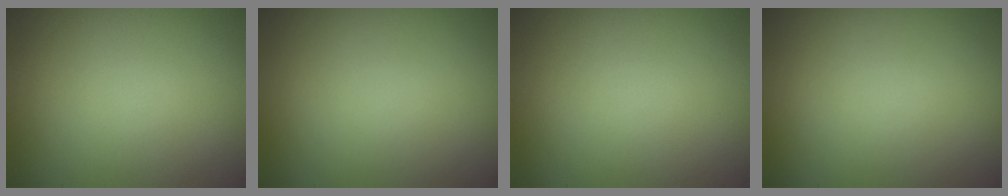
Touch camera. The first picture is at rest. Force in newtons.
{"total": 0.0}
{"total": 0.0}
{"total": 0.0}